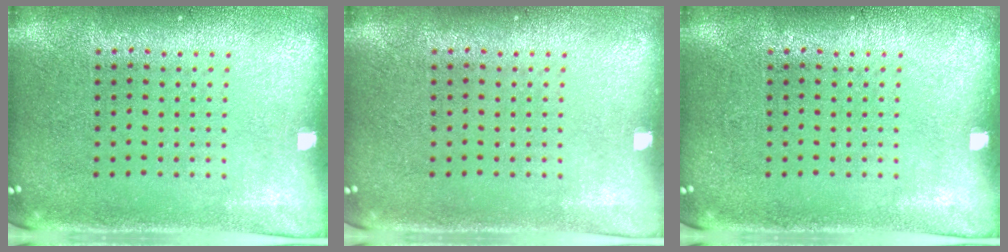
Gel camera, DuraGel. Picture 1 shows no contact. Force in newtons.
{"total": 0.0}
{"total": 0.0}